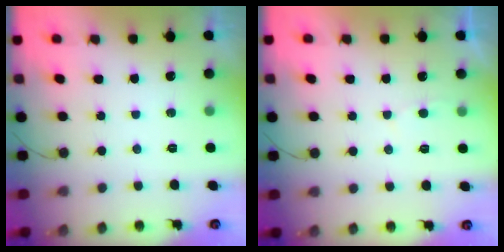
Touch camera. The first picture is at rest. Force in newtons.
{"total": 1.9, "press": 1.9, "slide": 0.3}